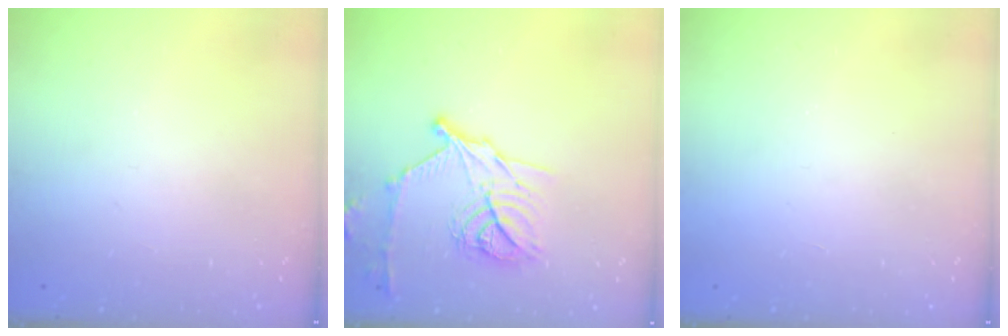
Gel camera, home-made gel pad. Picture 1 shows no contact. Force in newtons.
{"total": 16.4, "press": 16.3, "slide": 1.0}
{"total": 1.7, "press": 1.6, "slide": 0.1}